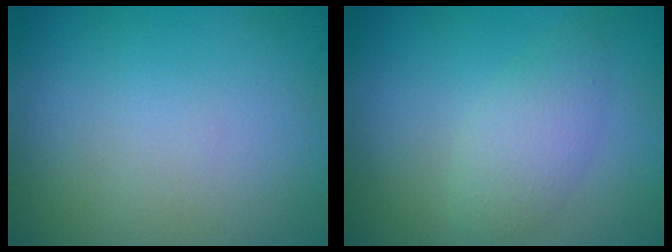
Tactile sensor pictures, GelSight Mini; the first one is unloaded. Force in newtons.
{"total": 2.7, "press": 2.7, "slide": 0.2}